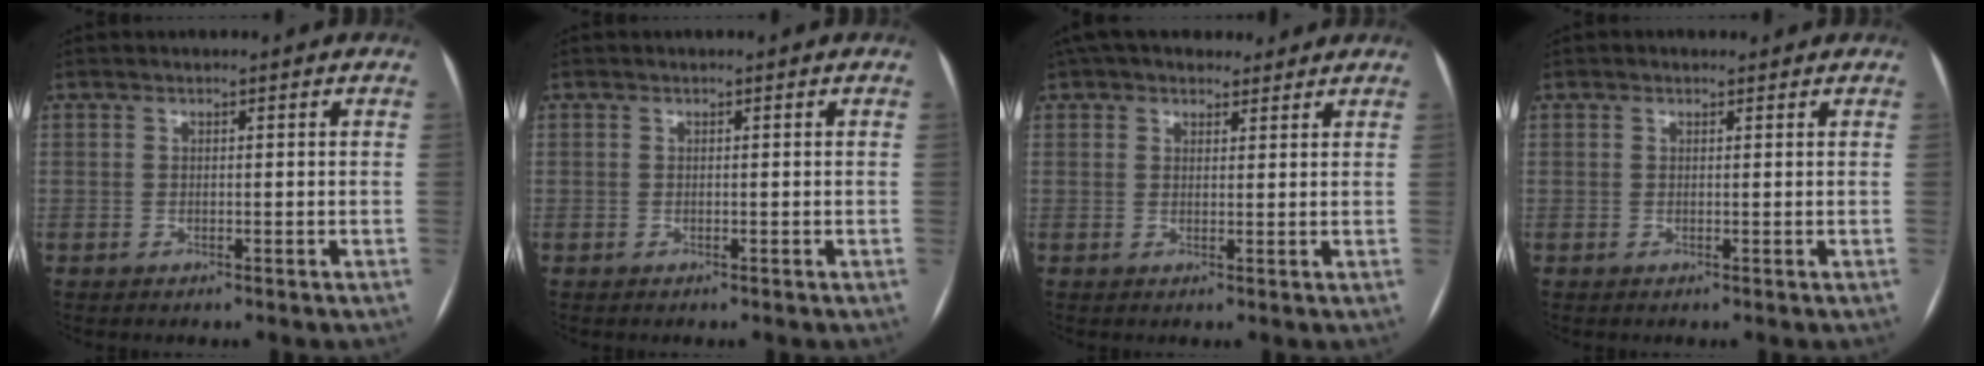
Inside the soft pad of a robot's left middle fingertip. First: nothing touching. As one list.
[{"total": 0.0}, {"total": 8.7, "force": [7.2, 3.8, 3.0], "torque": [-0.042, 0.038, 0.110]}, {"total": 0.8, "force": [0.6, 0.5, 0.1], "torque": [-0.006, 0.005, 0.006]}]